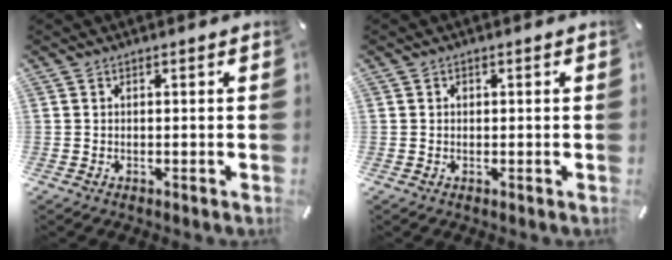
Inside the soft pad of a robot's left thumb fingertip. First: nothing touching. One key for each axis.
{"total": 0.7, "fx": 0.1, "fy": 0.6, "fz": 0.3, "tx": -0.007, "ty": 0.002, "tz": 0.001}